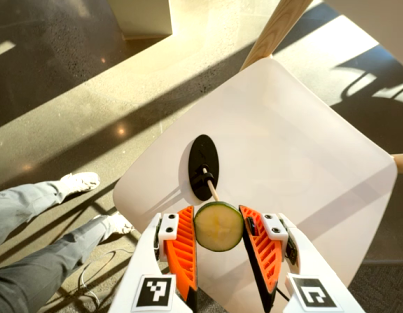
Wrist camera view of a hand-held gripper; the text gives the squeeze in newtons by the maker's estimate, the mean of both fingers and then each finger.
{"total": 9.1, "left": 9.0, "right": 9.2}